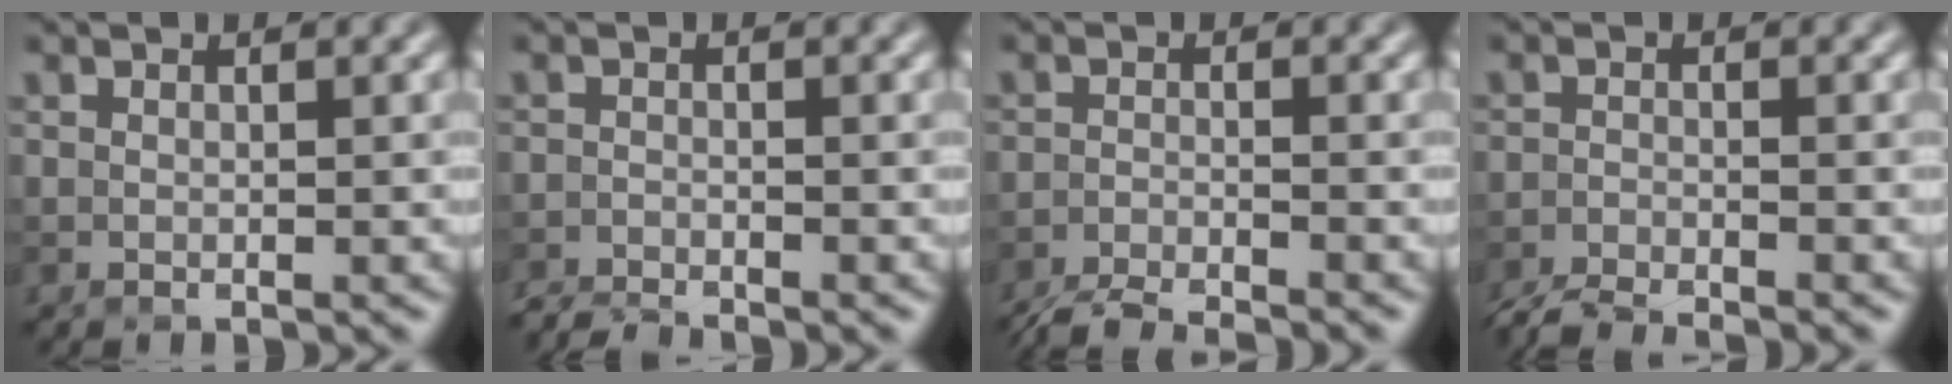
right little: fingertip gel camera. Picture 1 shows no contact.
{"total": 2.4, "force": [-2.3, 0.1, 0.5], "torque": [-0.013, -0.005, -0.048]}
{"total": 4.8, "force": [-4.4, 0.5, 1.8], "torque": [-0.036, -0.011, -0.084]}
{"total": 3.9, "force": [-3.7, 0.3, 1.3], "torque": [-0.028, -0.006, -0.074]}